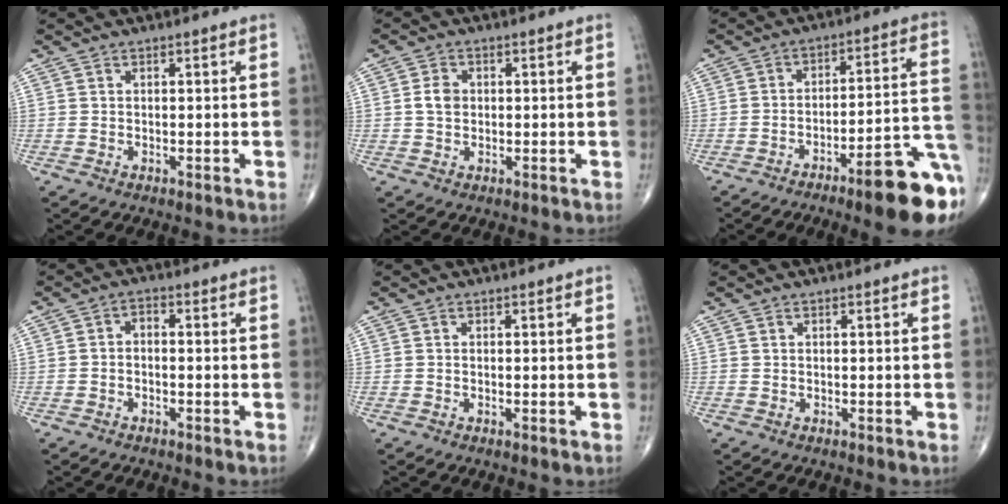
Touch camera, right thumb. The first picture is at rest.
{"total": 3.1, "force": [0.2, 2.4, 2.0], "torque": [-0.034, 0.005, 0.001]}
{"total": 16.0, "force": [-8.0, 2.8, 13.5], "torque": [-0.136, 0.060, -0.111]}
{"total": 2.0, "force": [-0.6, 1.1, 1.5], "torque": [-0.021, 0.018, -0.018]}
{"total": 0.5, "force": [-0.2, 0.0, 0.5], "torque": [-0.012, -0.001, -0.003]}
{"total": 0.0}